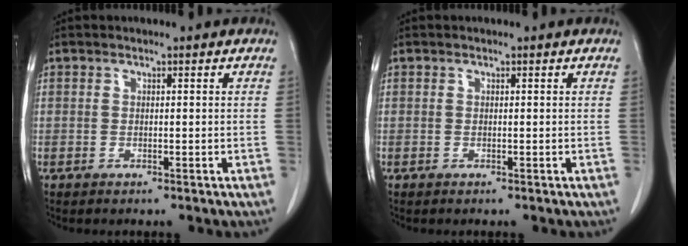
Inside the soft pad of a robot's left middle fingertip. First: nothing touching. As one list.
[{"total": 0.0}]